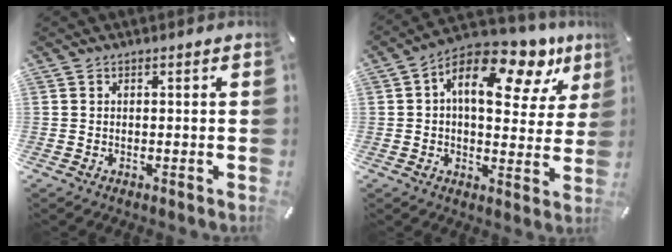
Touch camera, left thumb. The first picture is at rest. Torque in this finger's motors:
{"motor_torque": [0.76, 0.81, 1.88, -0.89, 0.38]}